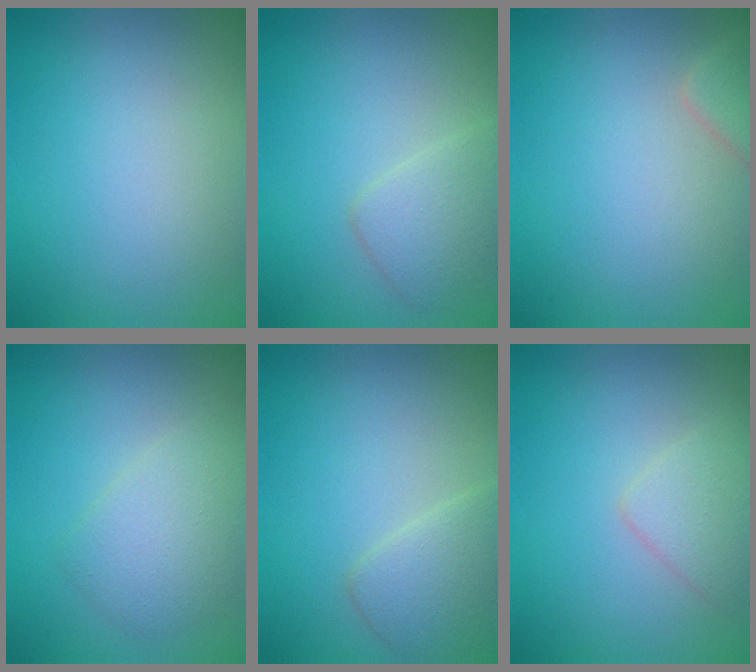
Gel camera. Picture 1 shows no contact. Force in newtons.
{"total": 2.8, "press": 2.8, "slide": 0.2}
{"total": 2.0, "press": 2.0, "slide": 0.2}
{"total": 2.8, "press": 2.8, "slide": 0.2}
{"total": 2.9, "press": 2.9, "slide": 0.1}
{"total": 2.3, "press": 2.3, "slide": 0.1}